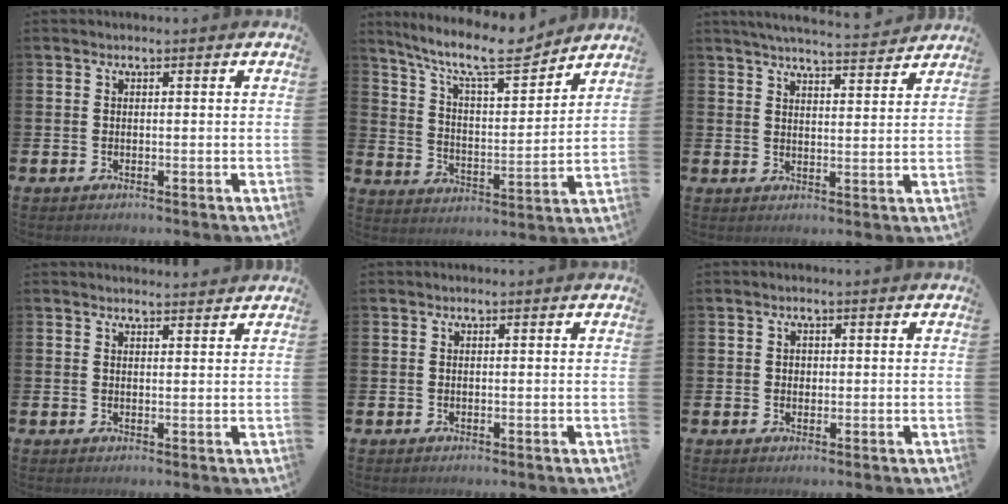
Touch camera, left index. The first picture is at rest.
{"total": 11.3, "force": [9.6, 2.5, 5.5], "torque": [-0.119, -0.059, 0.165]}
{"total": 5.1, "force": [5.0, 0.0, 1.0], "torque": [-0.025, -0.033, 0.086]}
{"total": 1.8, "force": [1.8, 0.2, -0.1], "torque": [0.006, -0.010, 0.031]}
{"total": 0.0}
{"total": 1.0, "force": [0.3, 1.0, 0.4], "torque": [0.004, 0.004, 0.001]}